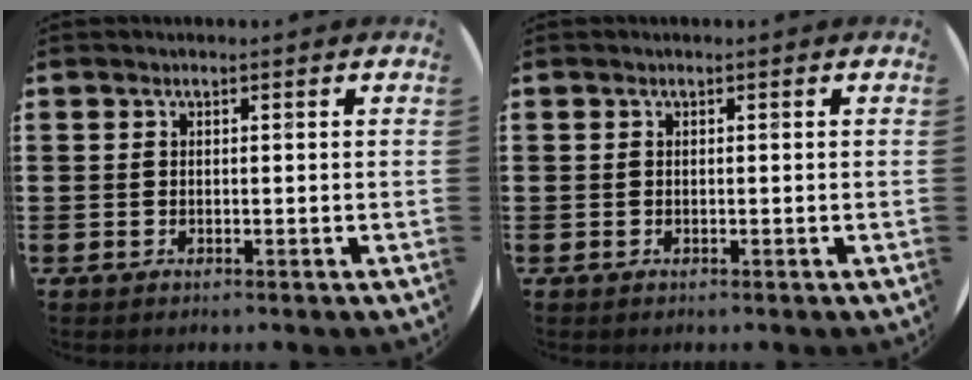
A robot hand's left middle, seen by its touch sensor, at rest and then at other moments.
{"total": 0.0}